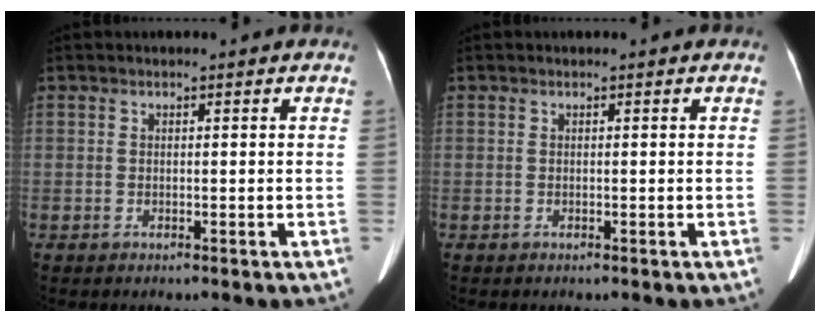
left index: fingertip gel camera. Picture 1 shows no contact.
{"total": 0.0}